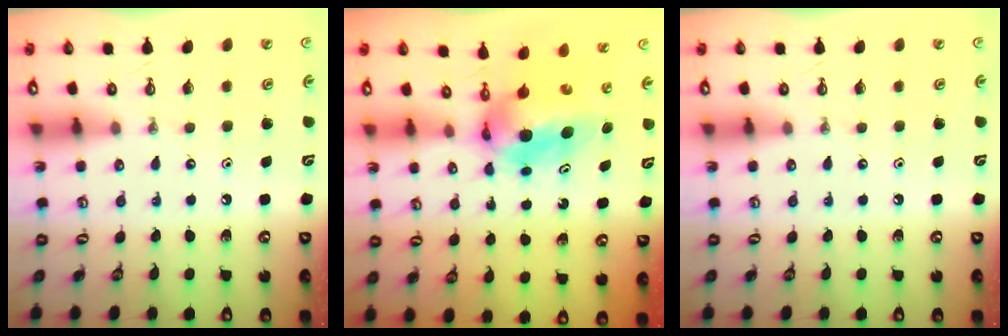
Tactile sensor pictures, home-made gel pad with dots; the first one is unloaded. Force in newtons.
{"total": 6.2, "press": 6.1, "slide": 1.2}
{"total": 0.0}